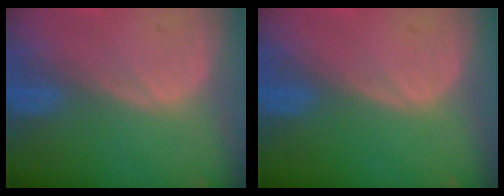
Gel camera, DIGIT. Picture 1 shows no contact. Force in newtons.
{"total": 0.0}